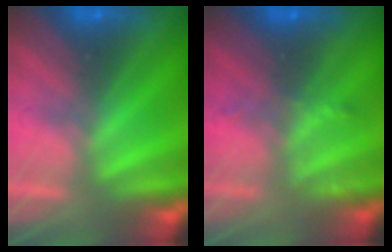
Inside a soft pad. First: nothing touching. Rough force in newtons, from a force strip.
{"total": 2.3}